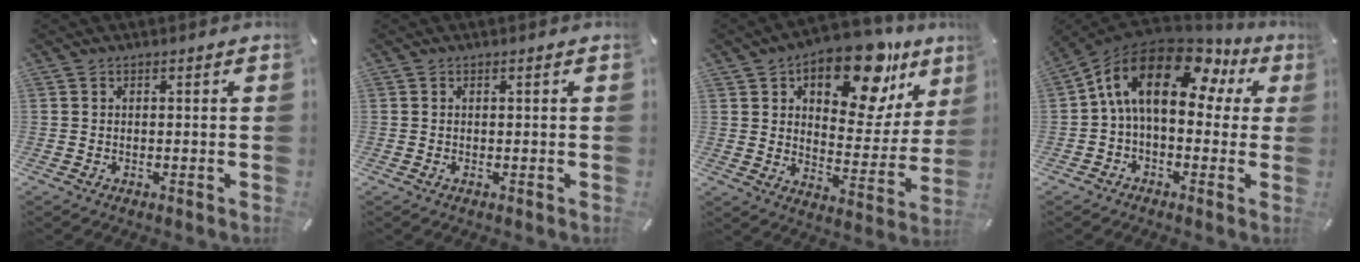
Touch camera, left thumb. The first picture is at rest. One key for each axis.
{"total": 0.9, "fx": 0.0, "fy": 0.0, "fz": 0.9, "tx": -0.015, "ty": -0.004, "tz": 0.000}
{"total": 19.9, "fx": 12.6, "fy": 9.5, "fz": 12.1, "tx": -0.157, "ty": -0.083, "tz": 0.206}
{"total": 17.9, "fx": 5.8, "fy": 9.8, "fz": 13.9, "tx": -0.257, "ty": -0.019, "tz": 0.094}